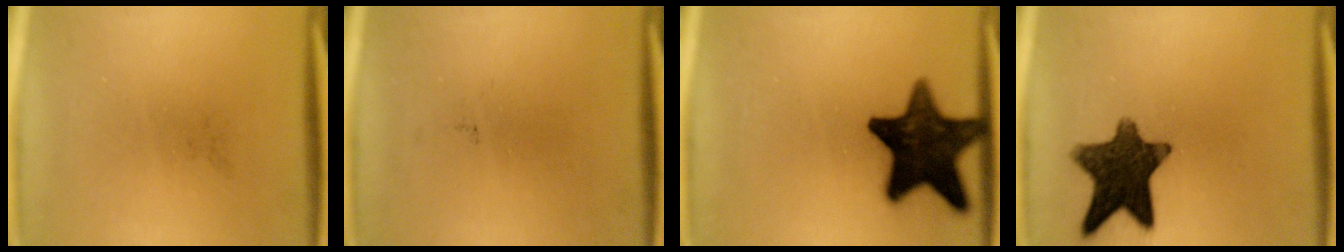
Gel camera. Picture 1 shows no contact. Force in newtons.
{"total": 0.0}
{"total": 16.9}
{"total": 12.3}